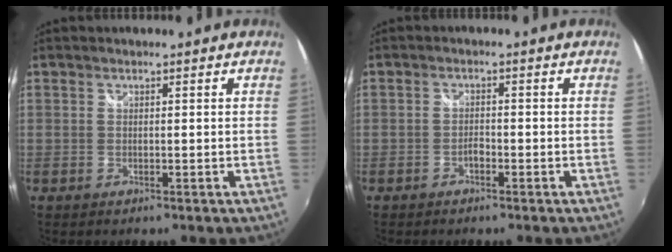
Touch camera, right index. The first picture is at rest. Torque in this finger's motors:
{"motor_torque": [0.16, 0.10, 0.20, 0.01]}